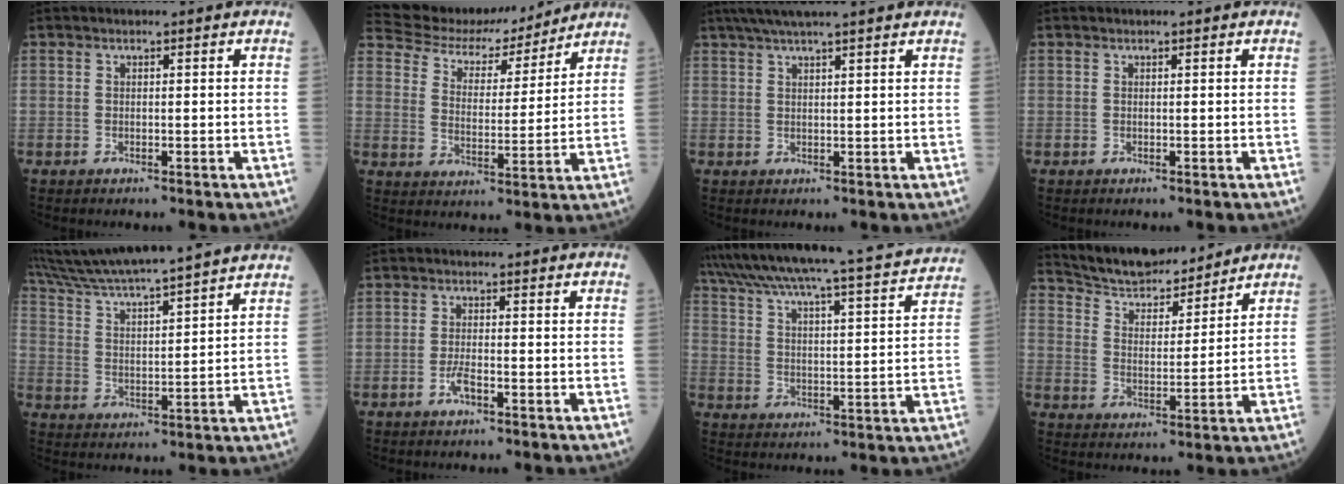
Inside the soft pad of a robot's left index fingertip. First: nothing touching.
{"total": 13.0, "force": [12.2, 3.8, 2.5], "torque": [-0.045, 0.014, 0.188]}
{"total": 9.0, "force": [7.4, -0.4, 5.0], "torque": [-0.078, 0.037, 0.105]}
{"total": 0.0}
{"total": 20.2, "force": [18.1, -0.6, 8.8], "torque": [-0.163, 0.006, 0.278]}
{"total": 2.1, "force": [-1.1, 0.4, 1.7], "torque": [-0.040, -0.001, -0.023]}
{"total": 25.3, "force": [22.8, 0.9, 10.8], "torque": [-0.186, -0.019, 0.310]}
{"total": 12.4, "force": [11.7, 2.6, 3.1], "torque": [-0.055, 0.009, 0.200]}